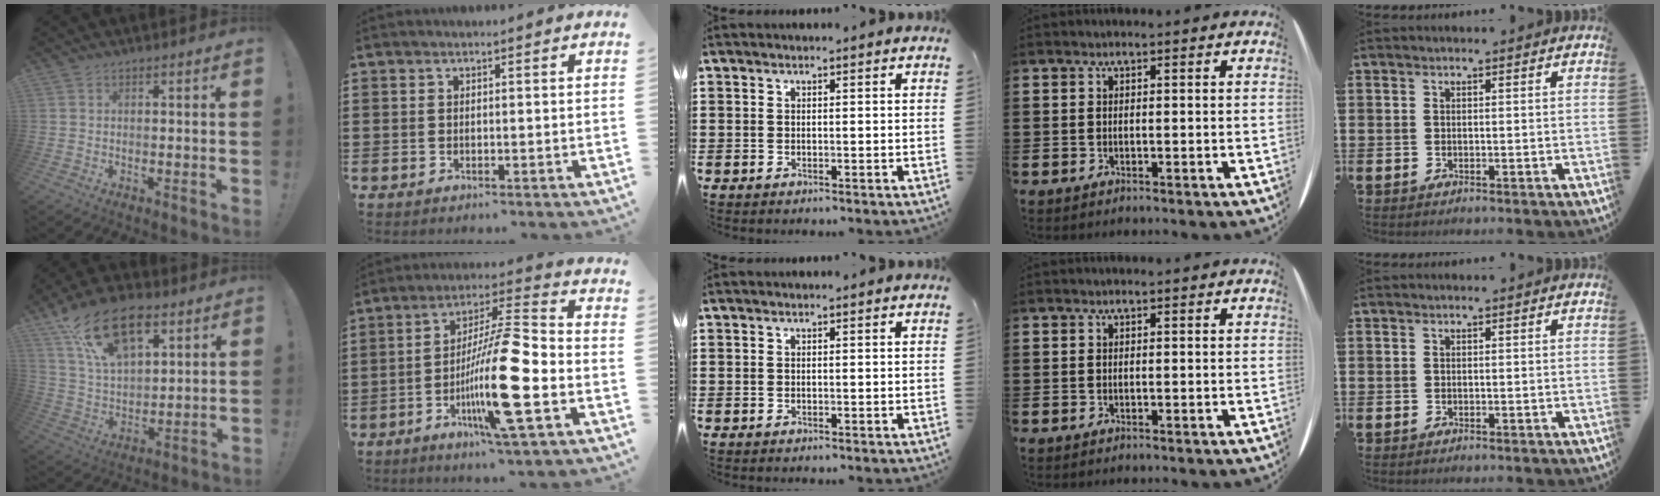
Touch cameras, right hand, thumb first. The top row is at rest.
{"thumb": {"total": 19.7, "force": [11.1, 11.1, 12.0], "torque": [-0.215, -0.056, 0.199]}, "index": {"total": 16.5, "force": [-5.0, 2.2, 15.5], "torque": [-0.304, -0.007, -0.087]}}